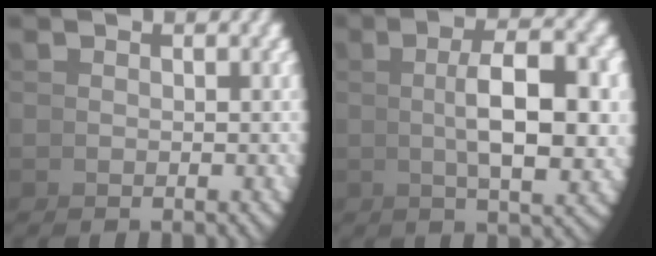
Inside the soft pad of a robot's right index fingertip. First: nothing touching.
{"total": 7.4, "force": [1.6, 2.3, 6.9], "torque": [-0.082, 0.016, 0.021]}